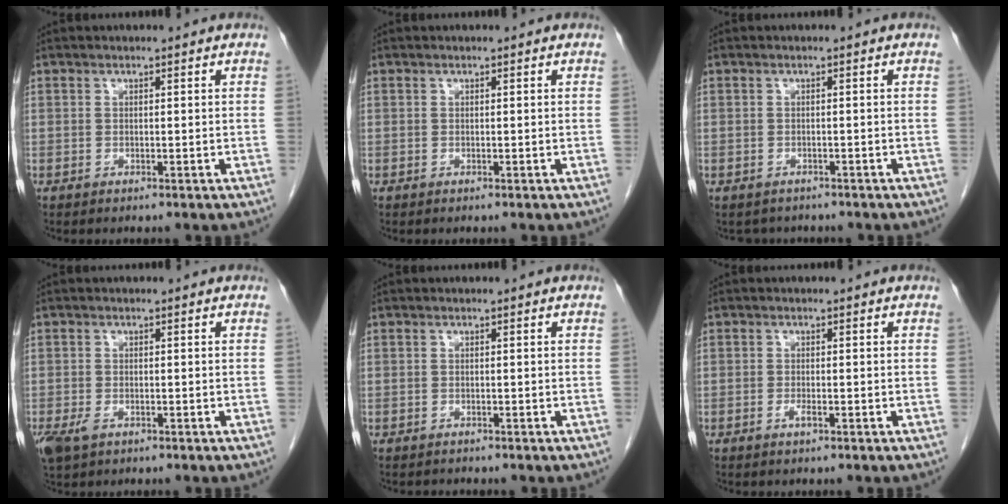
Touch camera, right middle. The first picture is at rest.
{"total": 0.0}
{"total": 2.3, "force": [-2.0, 1.2, 0.0], "torque": [-0.005, 0.001, -0.029]}
{"total": 3.7, "force": [-1.9, 2.0, 2.4], "torque": [-0.056, -0.009, -0.030]}
{"total": 0.7, "force": [-0.6, 0.2, -0.1], "torque": [-0.007, -0.002, -0.012]}
{"total": 1.0, "force": [-0.6, 0.2, 0.8], "torque": [-0.018, 0.000, -0.010]}